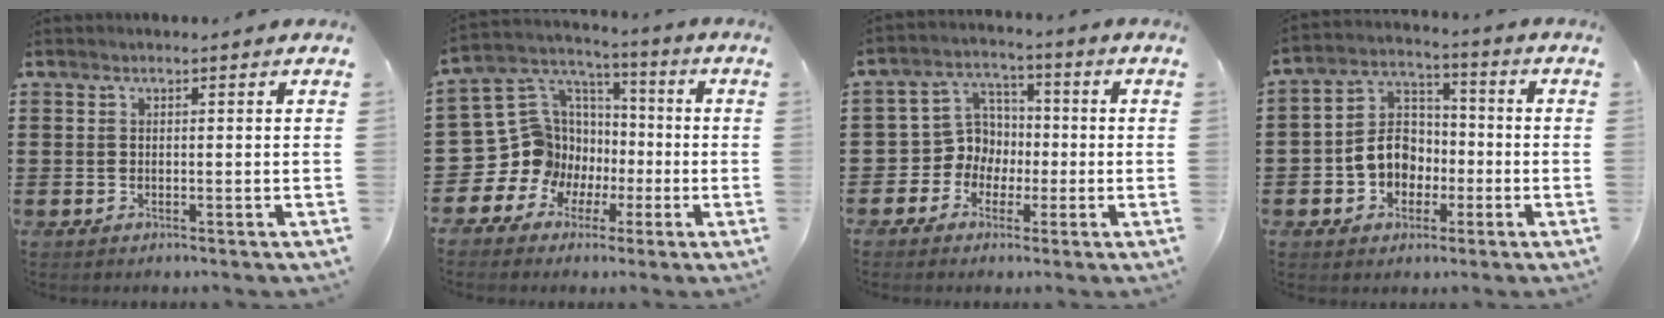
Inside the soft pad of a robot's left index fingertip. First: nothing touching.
{"total": 12.0, "force": [-2.8, 11.5, 1.9], "torque": [-0.102, -0.015, -0.031]}
{"total": 6.6, "force": [-1.4, 6.3, 1.4], "torque": [-0.067, 0.002, -0.031]}
{"total": 7.6, "force": [-2.5, 6.3, 3.4], "torque": [-0.087, 0.020, -0.049]}